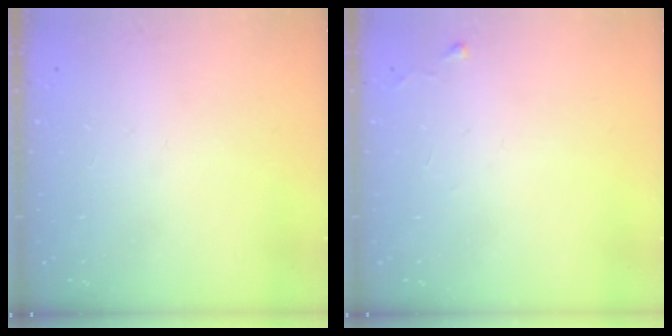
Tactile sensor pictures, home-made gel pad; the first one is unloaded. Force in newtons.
{"total": 3.3, "press": 3.3, "slide": 0.5}